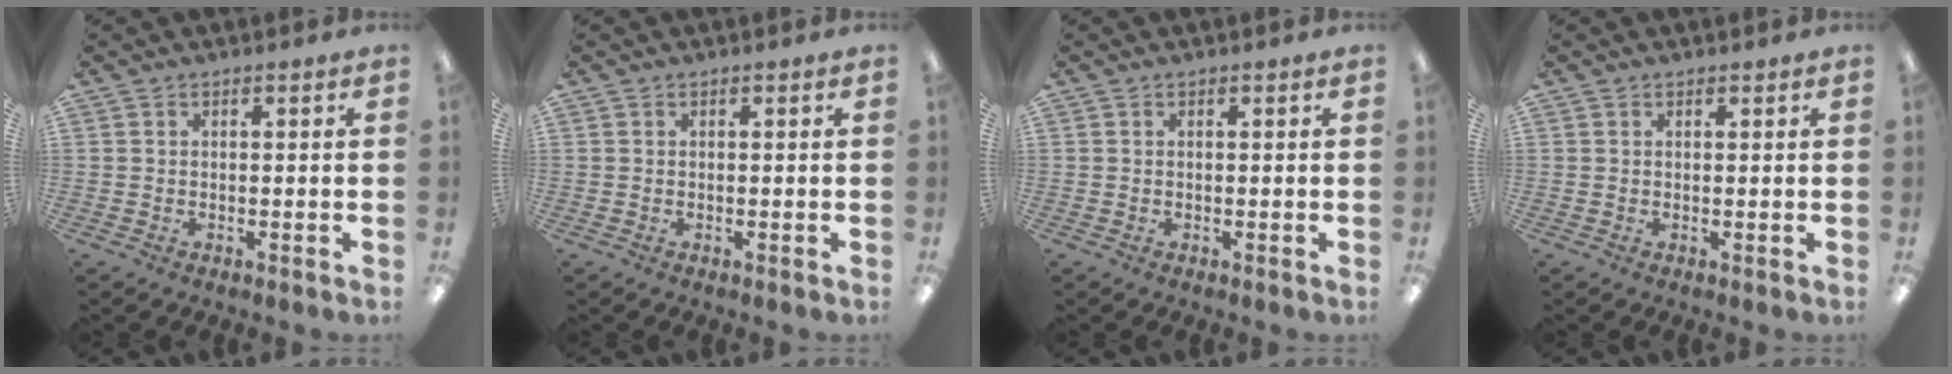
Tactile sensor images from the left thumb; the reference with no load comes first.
{"total": 0.0}
{"total": 0.0}
{"total": 0.6, "force": [0.5, 0.3, 0.0], "torque": [0.008, -0.003, 0.008]}